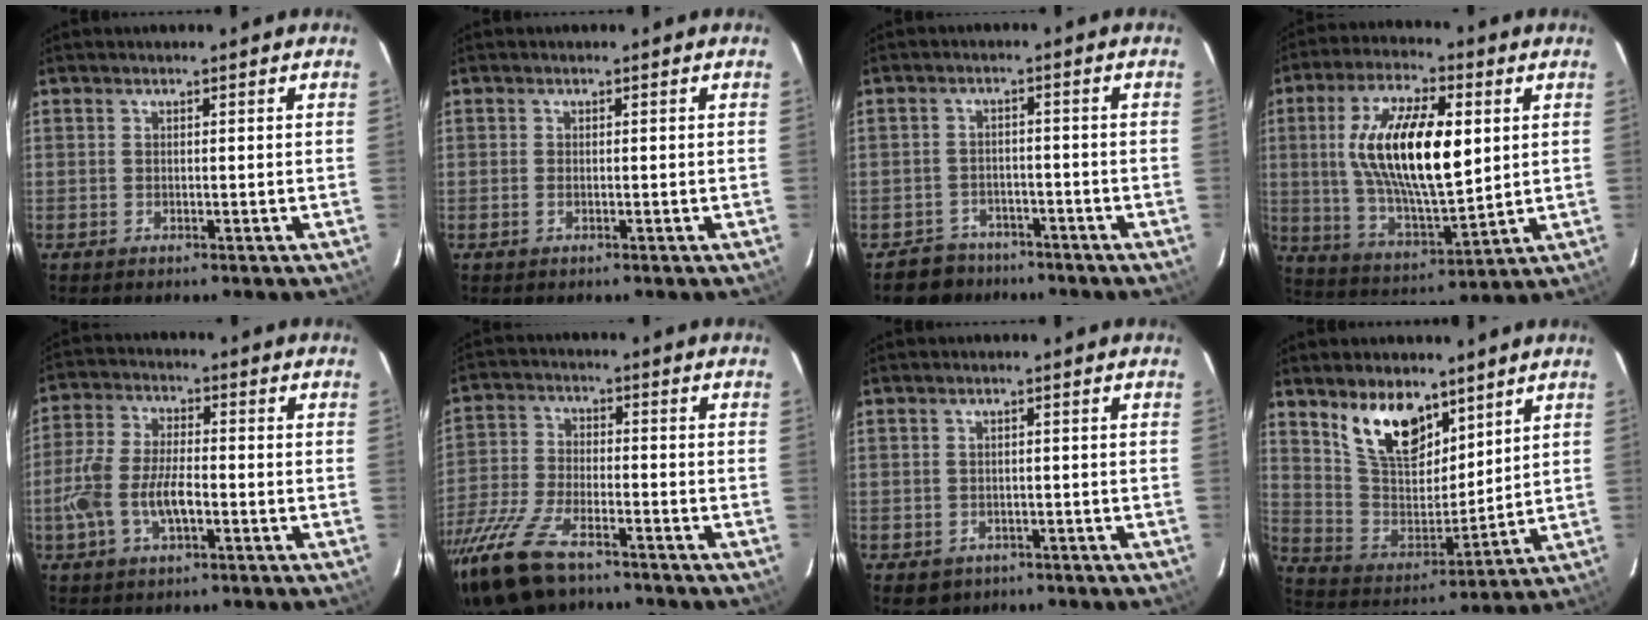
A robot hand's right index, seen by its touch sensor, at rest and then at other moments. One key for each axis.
{"total": 0.7, "fx": -0.2, "fy": 0.3, "fz": 0.5, "tx": -0.013, "ty": -0.001, "tz": -0.004}
{"total": 5.7, "fx": -4.2, "fy": 3.8, "fz": -0.2, "tx": -0.010, "ty": 0.026, "tz": -0.067}
{"total": 18.9, "fx": 3.7, "fy": 7.2, "fz": 17.1, "tx": -0.319, "ty": 0.007, "tz": 0.075}
{"total": 9.8, "fx": -3.0, "fy": 4.3, "fz": 8.4, "tx": -0.181, "ty": 0.002, "tz": -0.055}
{"total": 17.6, "fx": -12.9, "fy": 6.6, "fz": 10.0, "tx": -0.233, "ty": -0.041, "tz": -0.245}
{"total": 4.1, "fx": -1.6, "fy": 3.6, "fz": 1.2, "tx": -0.024, "ty": 0.002, "tz": -0.013}
{"total": 14.0, "fx": 9.1, "fy": 7.0, "fz": 8.1, "tx": -0.154, "ty": -0.001, "tz": 0.181}